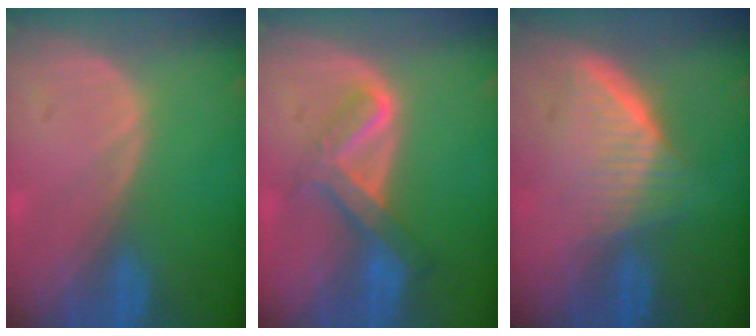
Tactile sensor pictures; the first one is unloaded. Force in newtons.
{"total": 6.7, "press": 5.6, "slide": 3.6}
{"total": 6.8, "press": 6.0, "slide": 3.1}